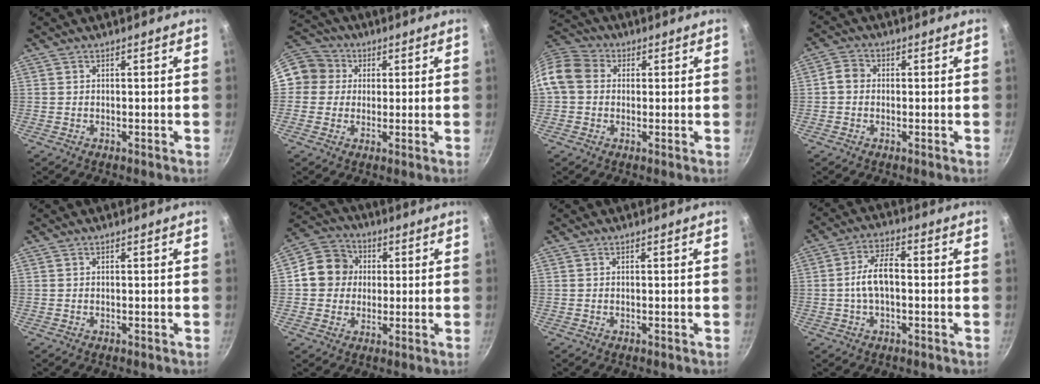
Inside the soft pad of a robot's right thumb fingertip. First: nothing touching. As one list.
[{"total": 9.0, "force": [1.8, 8.4, 2.4], "torque": [-0.016, 0.018, 0.013]}, {"total": 10.7, "force": [0.8, 9.0, 5.7], "torque": [-0.097, 0.026, -0.005]}, {"total": 3.3, "force": [-0.2, 2.8, 1.7], "torque": [-0.026, 0.009, -0.015]}, {"total": 0.0}, {"total": 9.0, "force": [0.6, 8.1, 3.9], "torque": [-0.033, 0.016, -0.010]}, {"total": 0.0}, {"total": 7.4, "force": [-0.5, 3.7, 6.4], "torque": [-0.113, 0.028, -0.015]}]